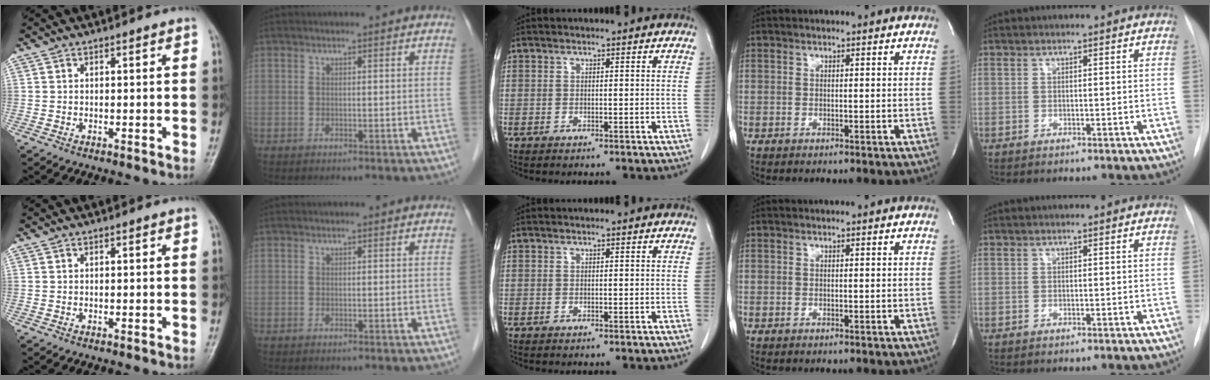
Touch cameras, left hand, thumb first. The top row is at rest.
{}